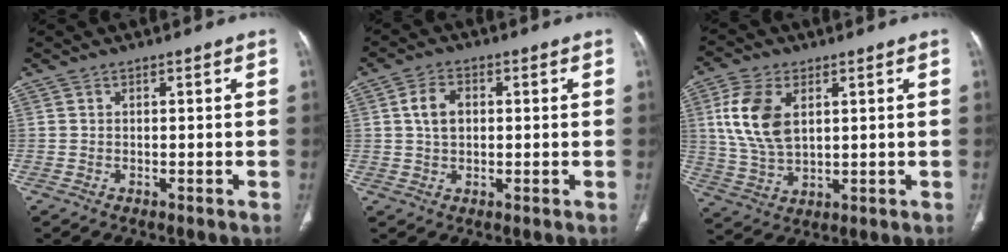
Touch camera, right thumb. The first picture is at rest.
{"total": 5.3, "force": [1.0, 3.5, 3.9], "torque": [-0.071, 0.006, 0.017]}
{"total": 11.7, "force": [3.2, 6.9, 8.8], "torque": [-0.177, -0.006, 0.070]}